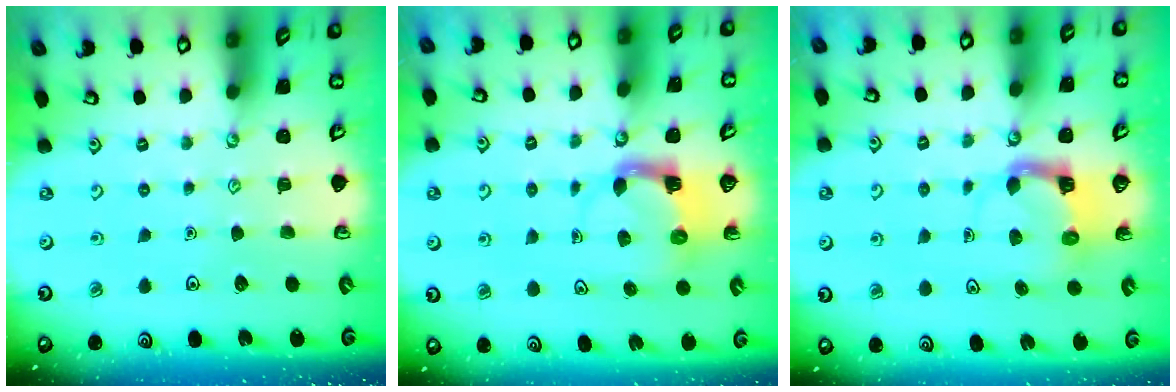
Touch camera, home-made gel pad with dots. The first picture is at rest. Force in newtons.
{"total": 3.7, "press": 3.6, "slide": 0.7}
{"total": 4.4, "press": 4.4, "slide": 0.2}